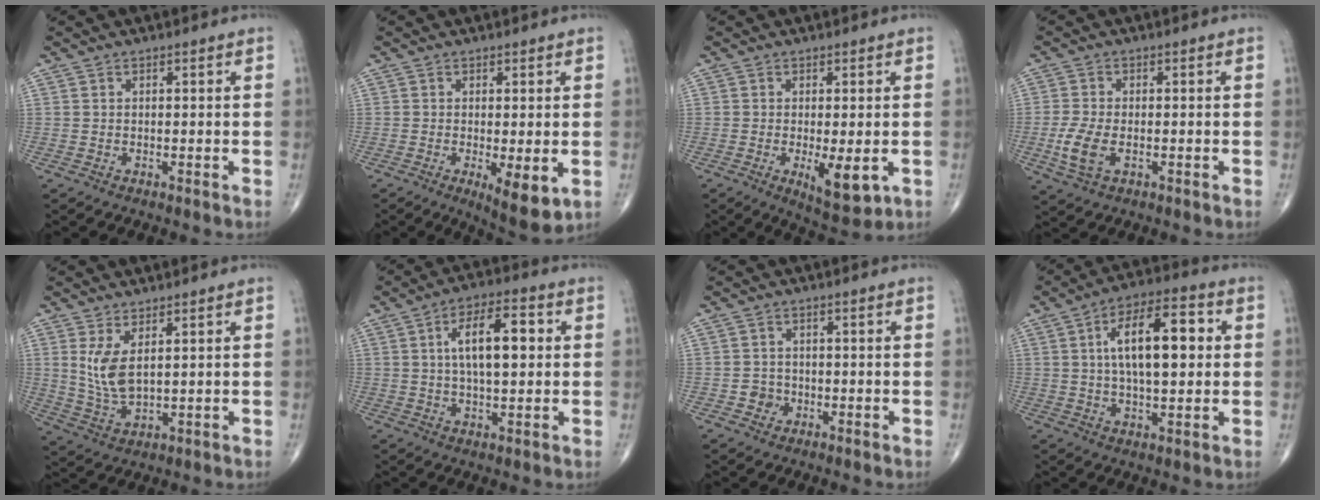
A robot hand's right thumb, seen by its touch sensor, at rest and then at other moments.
{"total": 6.8, "force": [-1.6, 2.1, 6.3], "torque": [-0.092, -0.021, -0.020]}
{"total": 7.2, "force": [-1.8, 2.5, 6.5], "torque": [-0.094, -0.019, -0.020]}
{"total": 5.8, "force": [-1.5, 3.1, 4.7], "torque": [-0.109, -0.003, -0.028]}
{"total": 6.8, "force": [2.1, 3.0, 5.7], "torque": [-0.117, -0.019, 0.056]}
{"total": 11.3, "force": [1.8, 4.8, 10.0], "torque": [-0.158, 0.013, 0.027]}
{"total": 2.6, "force": [-0.9, 2.4, 0.6], "torque": [0.006, 0.009, -0.016]}
{"total": 14.9, "force": [2.3, 6.4, 13.2], "torque": [-0.205, 0.017, 0.034]}